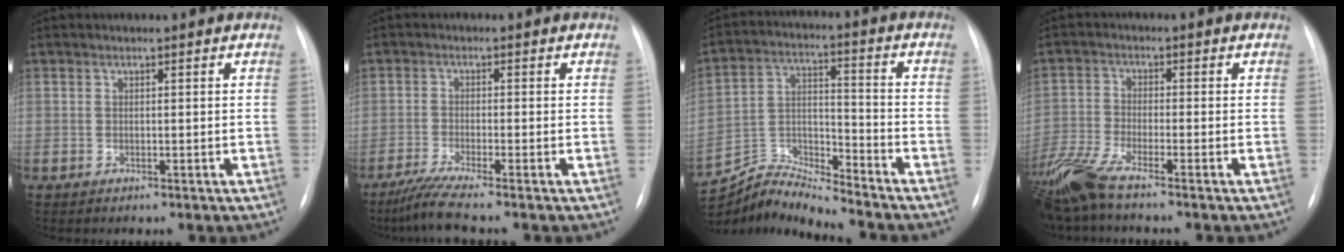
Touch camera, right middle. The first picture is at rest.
{"total": 4.2, "force": [-3.3, -1.2, 2.3], "torque": [-0.056, -0.021, -0.070]}
{"total": 10.6, "force": [-10.5, -1.5, 0.2], "torque": [-0.012, 0.030, -0.200]}
{"total": 8.1, "force": [-6.6, 0.3, 4.7], "torque": [-0.112, -0.024, -0.133]}